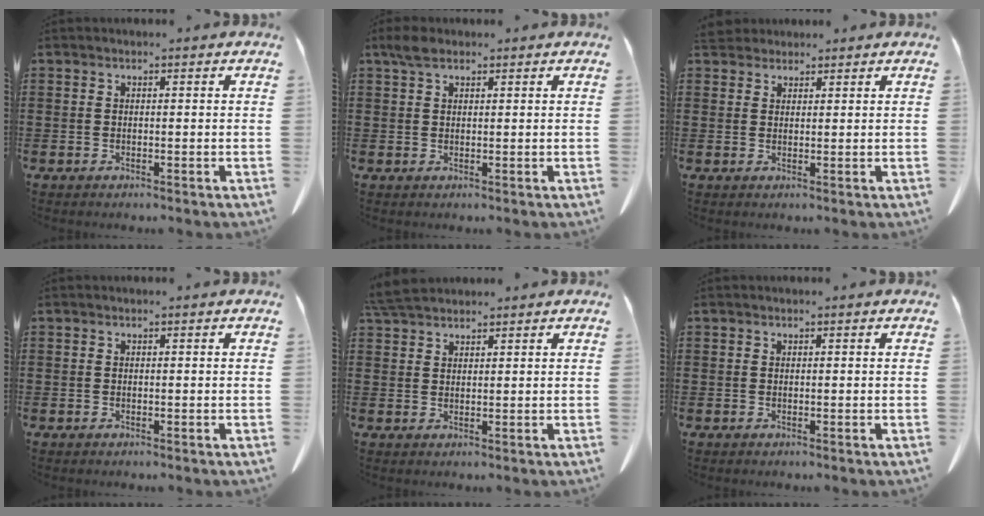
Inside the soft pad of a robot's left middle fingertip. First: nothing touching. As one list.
[{"total": 2.4, "force": [1.6, 1.2, 1.4], "torque": [-0.033, 0.006, 0.029]}, {"total": 2.6, "force": [2.4, 0.9, 0.6], "torque": [-0.019, 0.001, 0.048]}, {"total": 0.0}, {"total": 4.2, "force": [3.8, 0.9, 1.5], "torque": [-0.040, -0.004, 0.074]}, {"total": 0.0}]